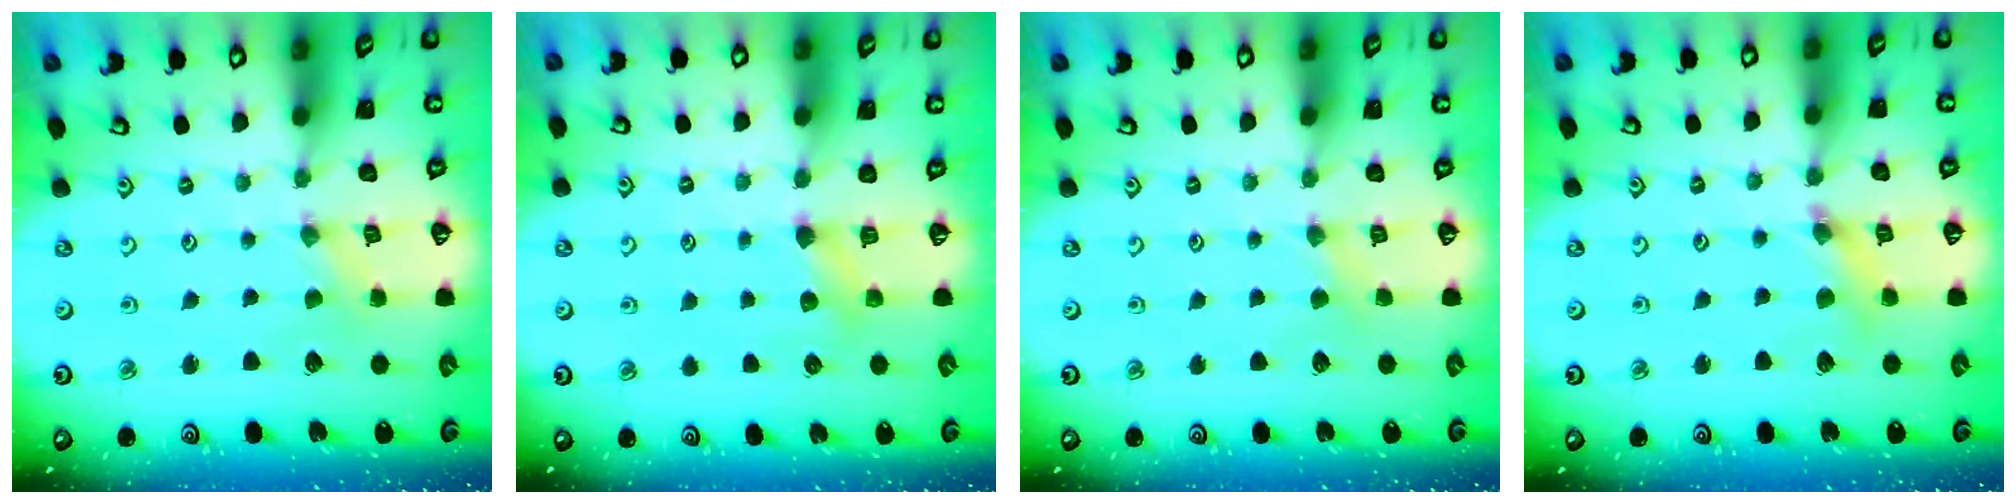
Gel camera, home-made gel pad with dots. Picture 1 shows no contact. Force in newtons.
{"total": 3.9, "press": 3.8, "slide": 0.4}
{"total": 2.1, "press": 2.1, "slide": 0.4}
{"total": 6.2, "press": 6.2, "slide": 0.6}